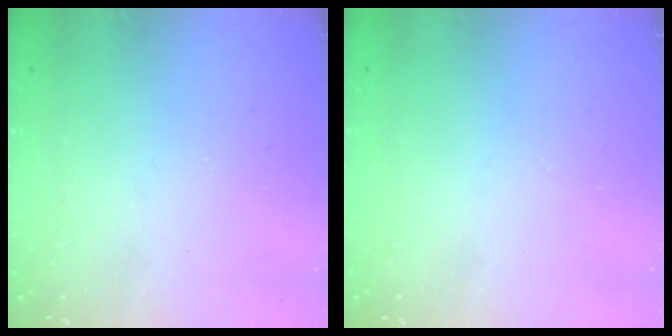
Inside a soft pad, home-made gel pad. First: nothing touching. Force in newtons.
{"total": 0.0}